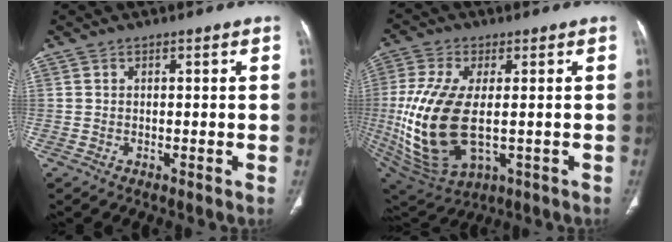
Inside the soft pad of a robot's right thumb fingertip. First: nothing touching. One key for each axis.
{"total": 19.1, "fx": -1.4, "fy": 9.9, "fz": 16.2, "tx": -0.353, "ty": -0.018, "tz": -0.004}